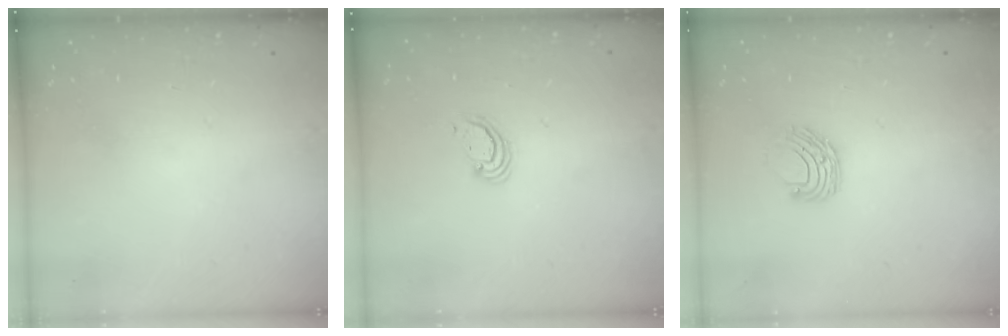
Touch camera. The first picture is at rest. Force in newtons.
{"total": 2.5, "press": 2.5, "slide": 0.2}
{"total": 7.1, "press": 7.0, "slide": 0.7}